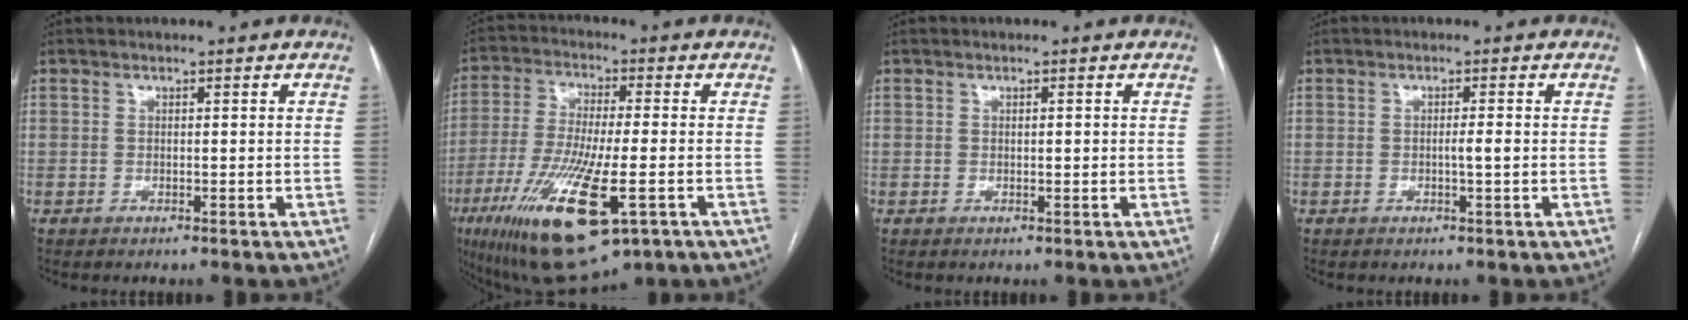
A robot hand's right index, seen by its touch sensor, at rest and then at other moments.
{"total": 18.8, "force": [-7.9, 4.2, 16.5], "torque": [-0.325, -0.042, -0.127]}
{"total": 0.9, "force": [0.1, 0.3, 0.9], "torque": [-0.015, 0.000, 0.002]}
{"total": 2.0, "force": [-0.4, -0.3, 1.9], "torque": [-0.031, 0.000, -0.008]}